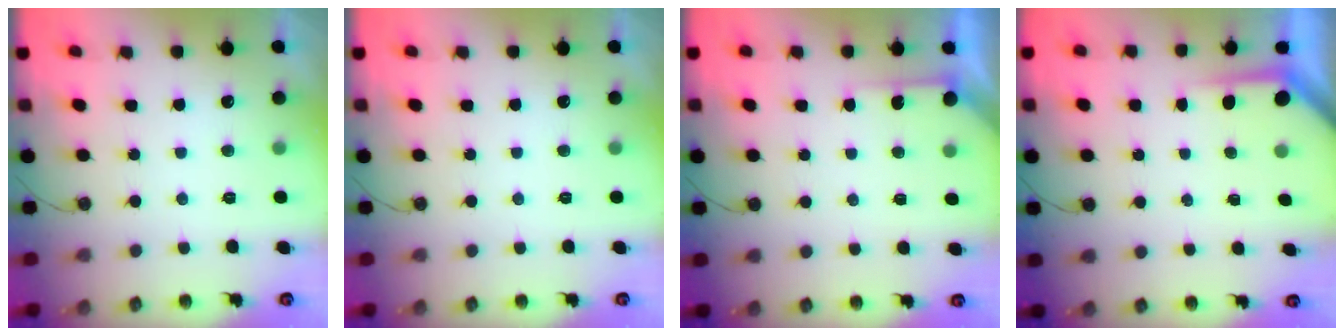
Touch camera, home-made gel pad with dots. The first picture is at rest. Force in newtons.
{"total": 0.0}
{"total": 4.9, "press": 4.8, "slide": 0.7}
{"total": 3.0, "press": 3.0, "slide": 0.3}